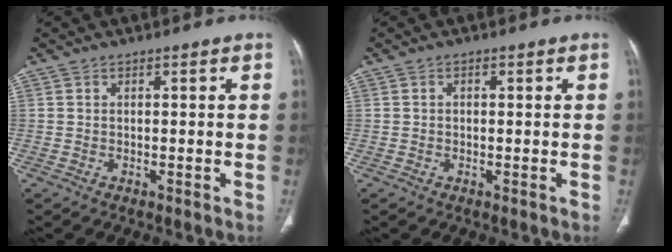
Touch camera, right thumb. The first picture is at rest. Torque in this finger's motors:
{"motor_torque": [-0.22, -0.18, -0.35, 0.32, 0.06]}